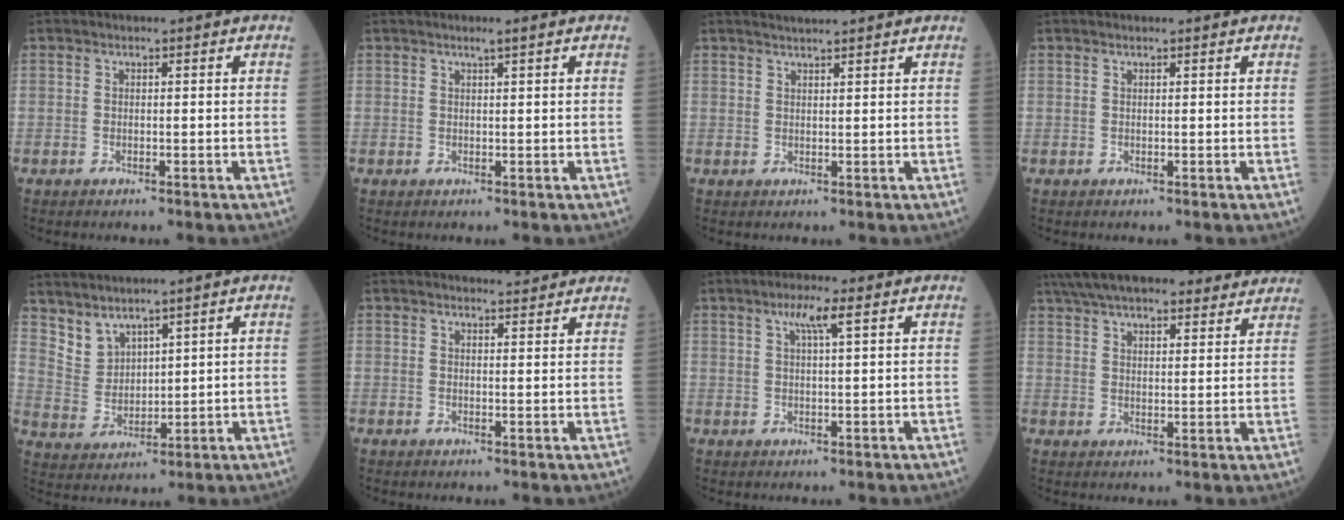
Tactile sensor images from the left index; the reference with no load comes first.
{"total": 0.9, "force": [0.6, -0.2, 0.7], "torque": [-0.016, -0.002, 0.014]}
{"total": 2.1, "force": [2.1, 0.1, 0.5], "torque": [-0.008, 0.016, 0.037]}
{"total": 0.0}
{"total": 4.6, "force": [4.2, 1.8, 0.8], "torque": [-0.032, 0.003, 0.103]}
{"total": 3.2, "force": [3.1, 0.3, 0.5], "torque": [-0.010, 0.000, 0.035]}
{"total": 3.5, "force": [1.8, -0.1, 3.0], "torque": [-0.064, 0.006, 0.034]}
{"total": 20.3, "force": [17.4, 5.2, 9.1], "torque": [-0.156, 0.051, 0.244]}